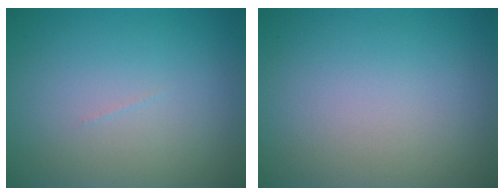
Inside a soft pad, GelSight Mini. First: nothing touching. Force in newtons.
{"total": 0.0}